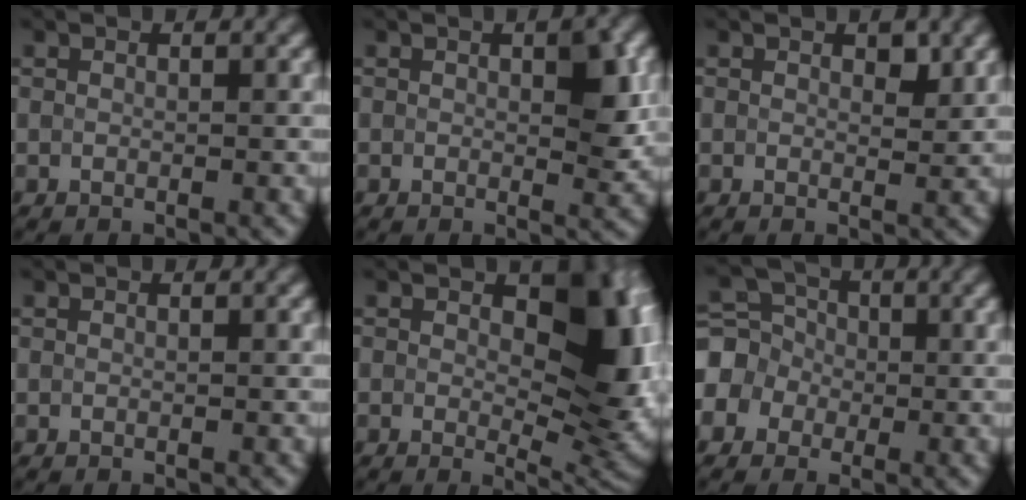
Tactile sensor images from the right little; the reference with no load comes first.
{"total": 3.4, "force": [0.4, 1.5, 3.0], "torque": [-0.034, -0.001, 0.004]}
{"total": 1.2, "force": [0.5, 0.5, 0.9], "torque": [-0.010, -0.002, 0.008]}
{"total": 0.0}
{"total": 10.6, "force": [1.5, 5.9, 8.6], "torque": [-0.096, 0.000, 0.022]}
{"total": 5.2, "force": [-1.1, 4.7, 1.8], "torque": [-0.029, 0.015, -0.046]}